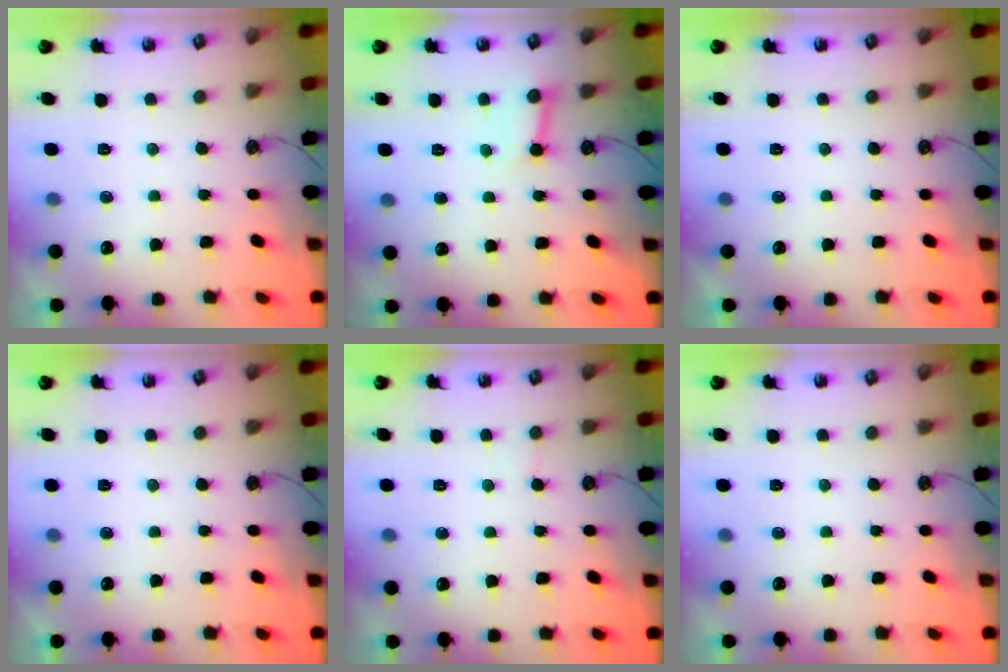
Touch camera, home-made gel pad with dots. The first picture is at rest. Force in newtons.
{"total": 3.1, "press": 3.1, "slide": 0.1}
{"total": 0.0}
{"total": 0.0}
{"total": 3.7, "press": 3.7, "slide": 0.3}
{"total": 0.0}